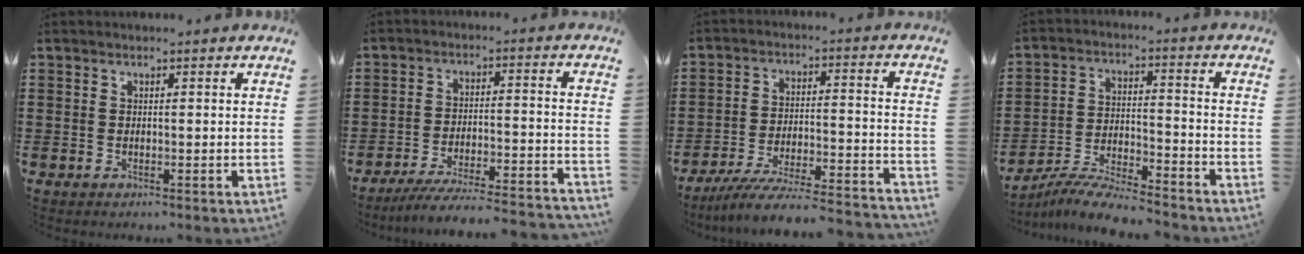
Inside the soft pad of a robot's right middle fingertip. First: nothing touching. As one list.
[{"total": 6.2, "force": [-5.7, -0.3, 2.4], "torque": [-0.049, -0.012, -0.112]}, {"total": 7.2, "force": [-6.5, 0.0, 3.0], "torque": [-0.061, -0.010, -0.129]}, {"total": 7.4, "force": [-7.1, 0.2, 2.0], "torque": [-0.044, 0.003, -0.140]}]